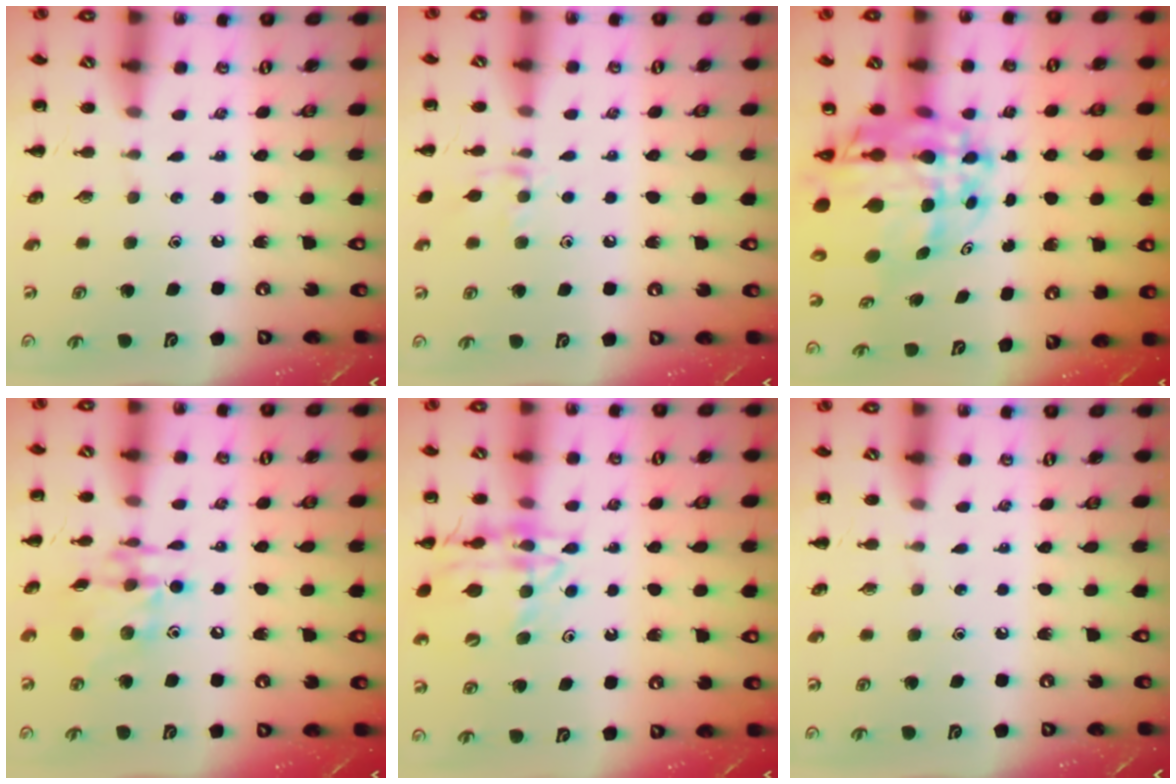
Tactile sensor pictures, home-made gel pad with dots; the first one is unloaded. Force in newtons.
{"total": 7.8, "press": 7.6, "slide": 1.3}
{"total": 14.3, "press": 13.6, "slide": 4.3}
{"total": 13.4, "press": 13.3, "slide": 2.0}
{"total": 14.9, "press": 14.7, "slide": 2.4}
{"total": 0.0}